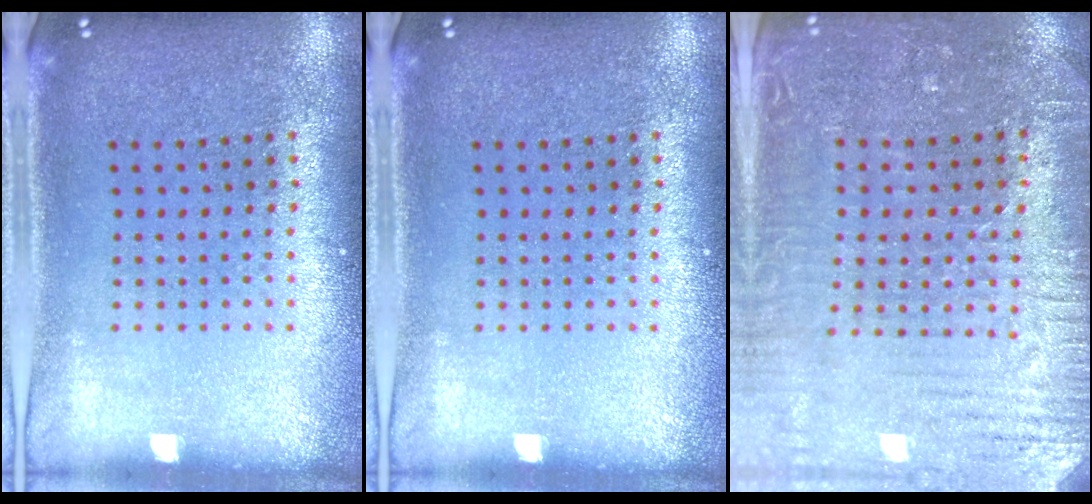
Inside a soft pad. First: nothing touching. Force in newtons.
{"total": 0.0}
{"total": 3.5, "press": 3.3, "slide": 1.1}